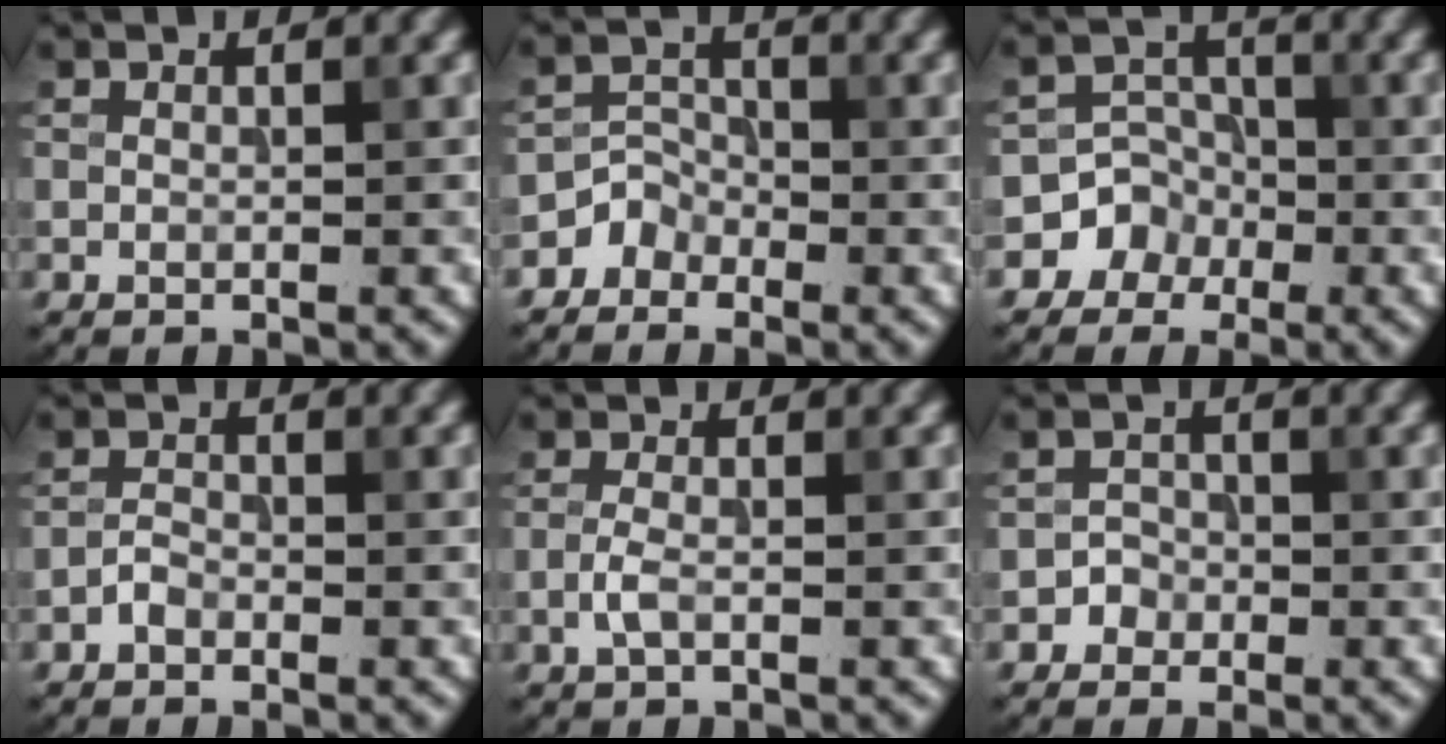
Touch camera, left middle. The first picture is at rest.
{"total": 2.1, "force": [-1.5, 1.4, 0.1], "torque": [0.014, 0.017, -0.036]}
{"total": 4.3, "force": [-2.1, 3.8, 0.1], "torque": [0.038, 0.010, -0.054]}
{"total": 1.1, "force": [-0.8, 0.6, 0.5], "torque": [-0.008, 0.004, -0.018]}
{"total": 1.5, "force": [-0.5, 0.5, 1.3], "torque": [-0.032, 0.001, -0.015]}
{"total": 1.4, "force": [-0.7, 1.1, -0.1], "torque": [0.010, 0.007, -0.012]}